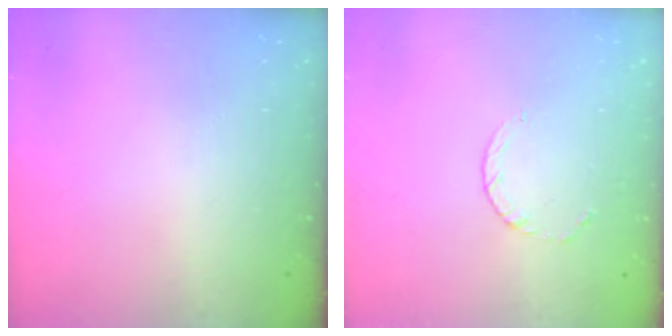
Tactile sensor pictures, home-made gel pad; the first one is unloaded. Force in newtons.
{"total": 3.2, "press": 3.2, "slide": 0.4}